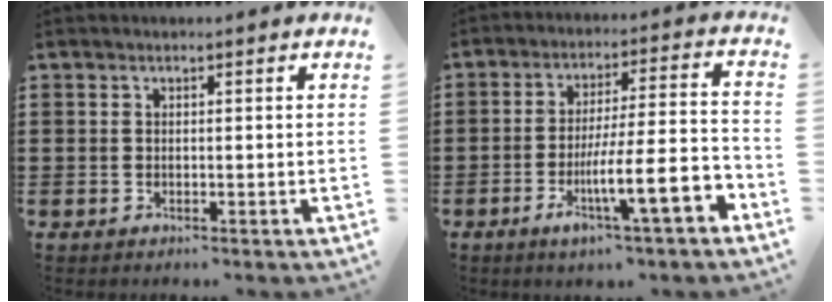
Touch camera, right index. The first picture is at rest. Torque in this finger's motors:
{"motor_torque": [0.93, -0.62, 0.38, 0.13]}